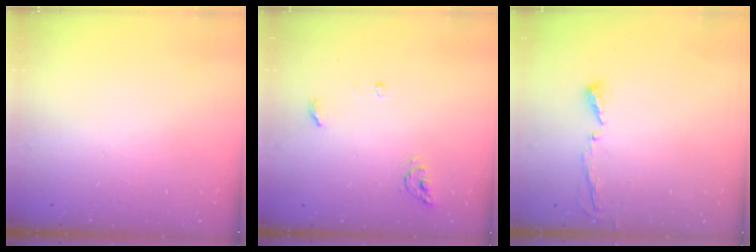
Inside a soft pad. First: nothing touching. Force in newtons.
{"total": 5.2, "press": 5.2, "slide": 0.0}
{"total": 3.4, "press": 3.4, "slide": 0.4}